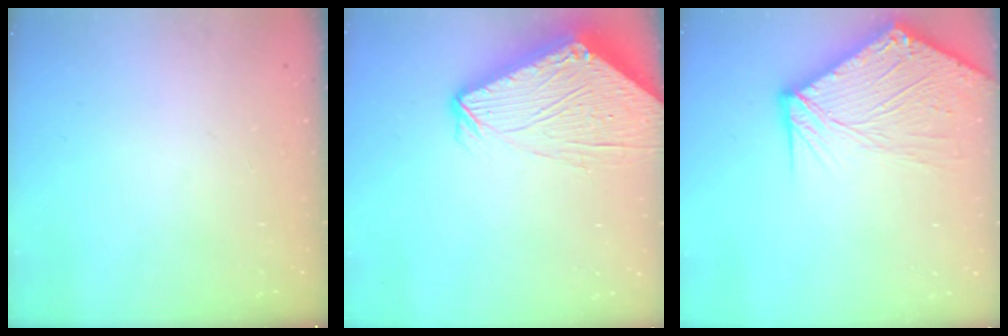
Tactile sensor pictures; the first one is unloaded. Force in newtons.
{"total": 8.6, "press": 8.6, "slide": 0.6}
{"total": 15.2, "press": 14.9, "slide": 2.6}